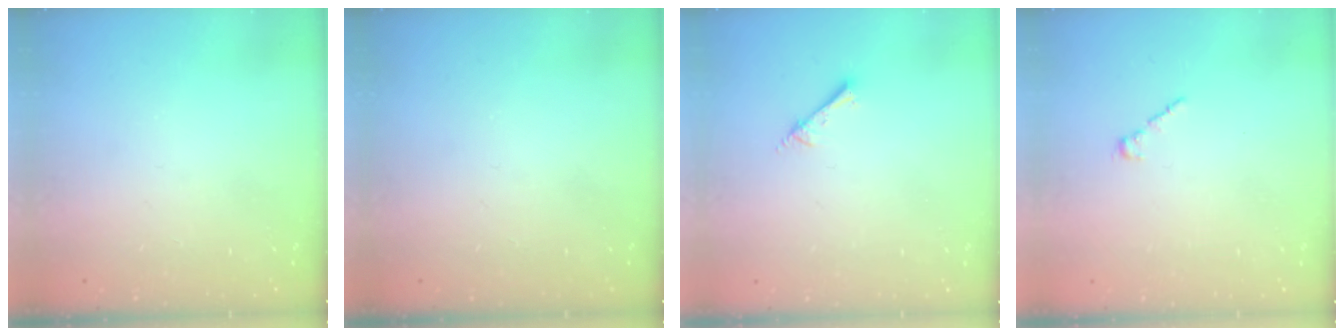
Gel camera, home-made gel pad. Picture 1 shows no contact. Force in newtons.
{"total": 0.0}
{"total": 2.4, "press": 2.4, "slide": 0.2}
{"total": 1.7, "press": 1.7, "slide": 0.5}